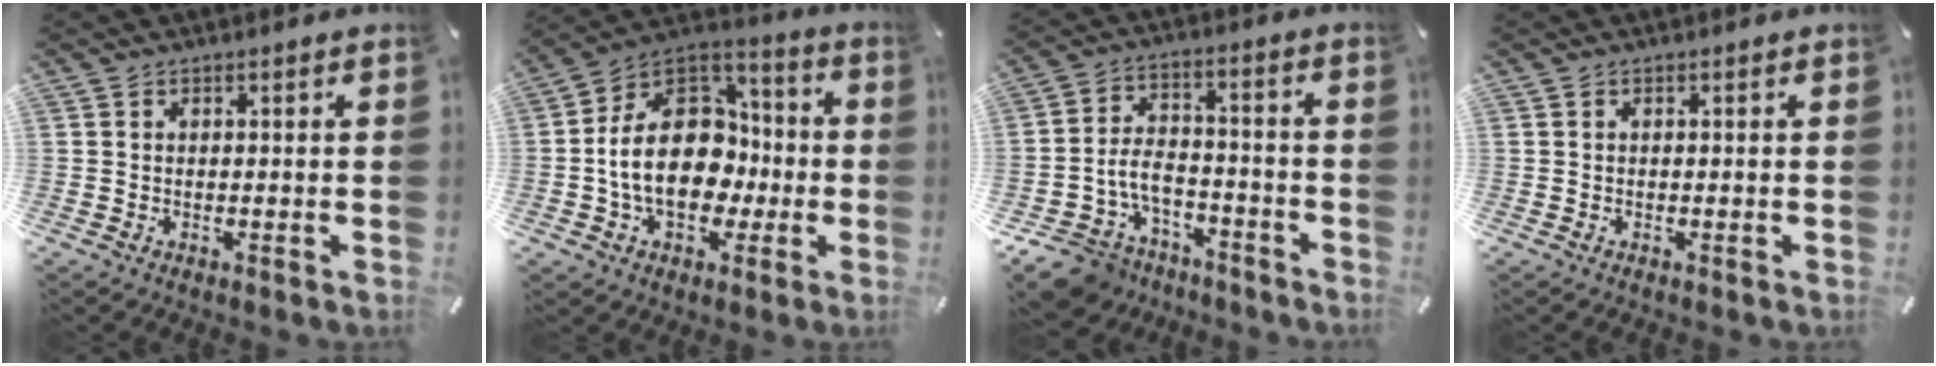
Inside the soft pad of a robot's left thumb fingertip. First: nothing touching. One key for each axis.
{"total": 17.9, "fx": -2.9, "fy": 13.4, "fz": 11.5, "tx": -0.223, "ty": 0.007, "tz": -0.051}
{"total": 9.4, "fx": -5.5, "fy": 6.5, "fz": 3.9, "tx": -0.082, "ty": 0.028, "tz": -0.102}
{"total": 0.0}